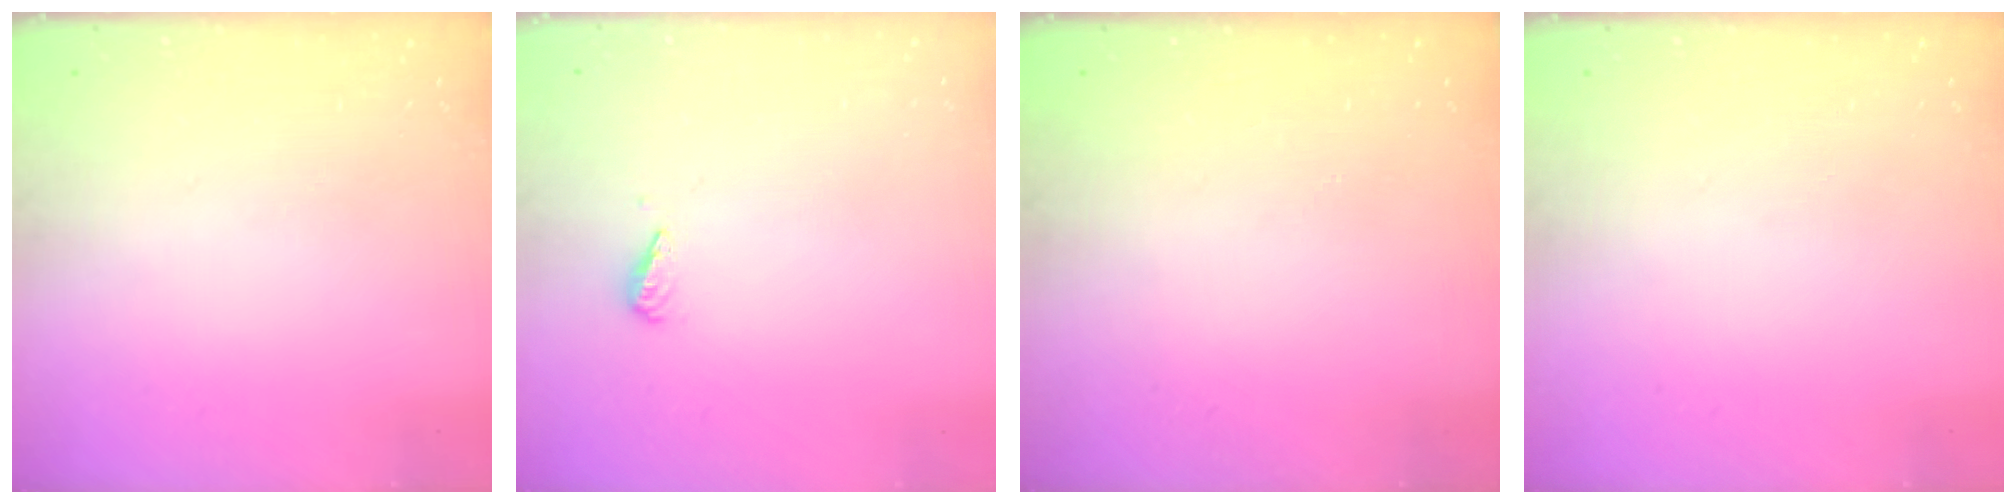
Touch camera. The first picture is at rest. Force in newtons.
{"total": 3.0, "press": 2.9, "slide": 0.6}
{"total": 0.0}
{"total": 0.0}